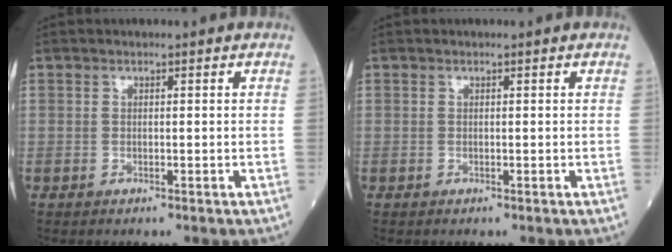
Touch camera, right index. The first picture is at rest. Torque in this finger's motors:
{"motor_torque": [0.01, -0.04, 0.06, -0.01]}